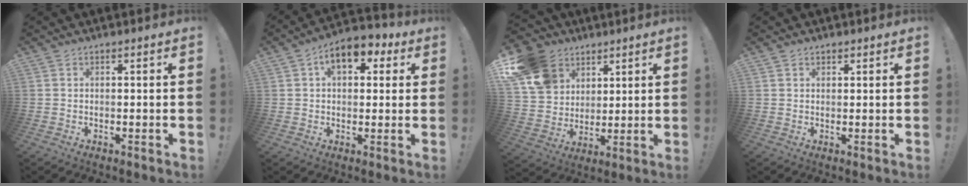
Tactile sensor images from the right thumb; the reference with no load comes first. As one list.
[{"total": 9.0, "force": [3.9, 5.2, 6.2], "torque": [-0.081, -0.011, 0.066]}, {"total": 16.0, "force": [7.3, 12.7, 6.3], "torque": [-0.111, -0.029, 0.153]}, {"total": 1.0, "force": [0.9, 0.6, 0.1], "torque": [0.006, -0.004, 0.016]}]